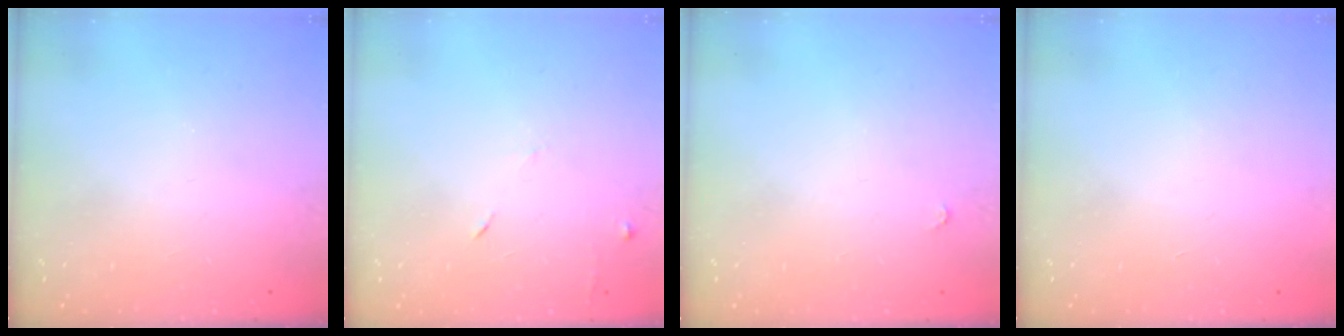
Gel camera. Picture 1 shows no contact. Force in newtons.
{"total": 5.2, "press": 5.1, "slide": 0.6}
{"total": 2.8, "press": 2.8, "slide": 0.4}
{"total": 1.6, "press": 1.6, "slide": 0.1}